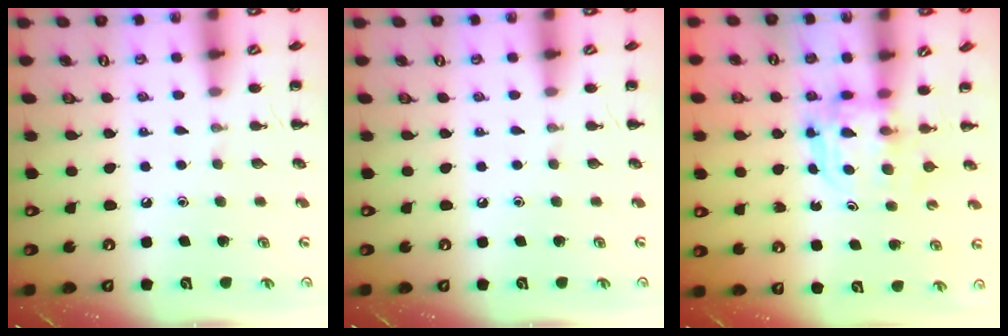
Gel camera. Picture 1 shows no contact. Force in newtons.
{"total": 0.0}
{"total": 3.6, "press": 3.6, "slide": 0.2}